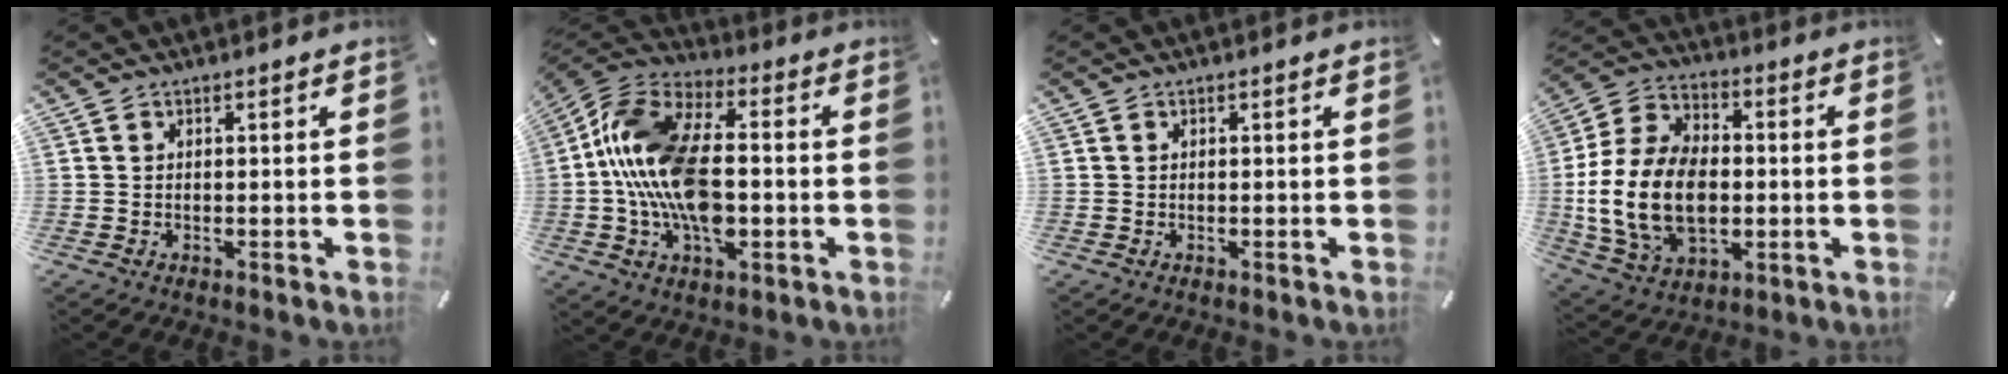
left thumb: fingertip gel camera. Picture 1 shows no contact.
{"total": 18.4, "force": [-2.7, 11.1, 14.4], "torque": [-0.310, 0.010, -0.051]}
{"total": 0.0}
{"total": 19.6, "force": [-2.5, 13.9, 13.5], "torque": [-0.302, 0.006, -0.046]}